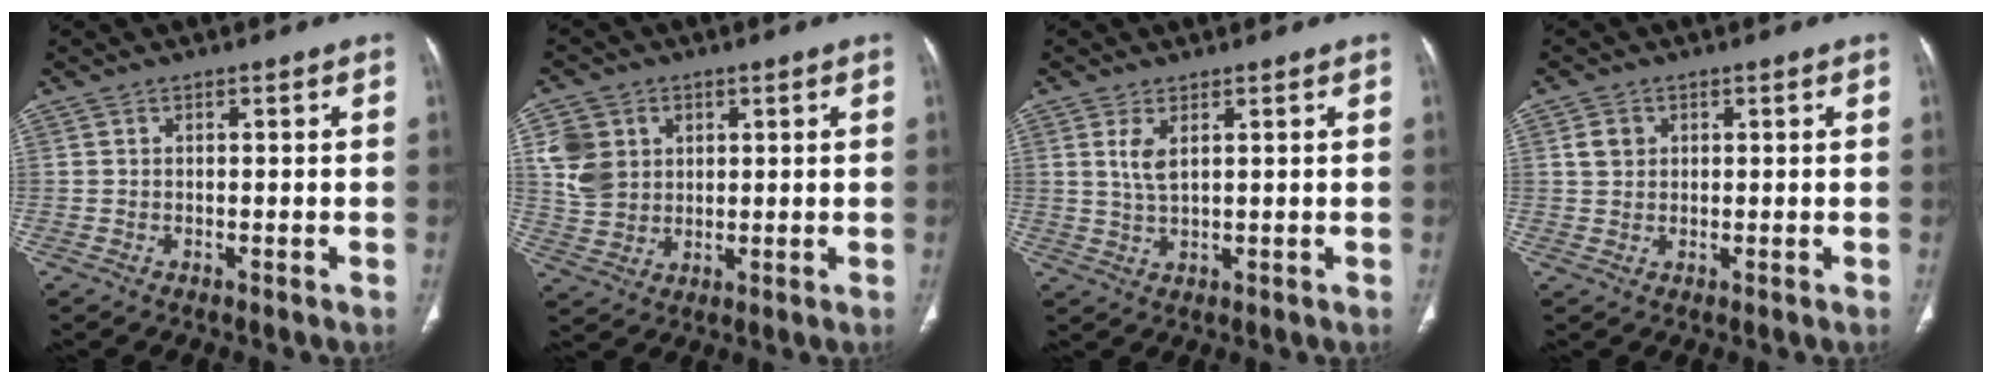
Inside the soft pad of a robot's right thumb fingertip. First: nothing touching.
{"total": 8.7, "force": [2.5, 7.3, 4.0], "torque": [-0.057, -0.006, 0.057]}
{"total": 3.7, "force": [1.5, 1.4, 3.0], "torque": [-0.065, -0.009, 0.036]}
{"total": 2.8, "force": [0.9, 2.4, 1.2], "torque": [-0.013, -0.001, 0.018]}